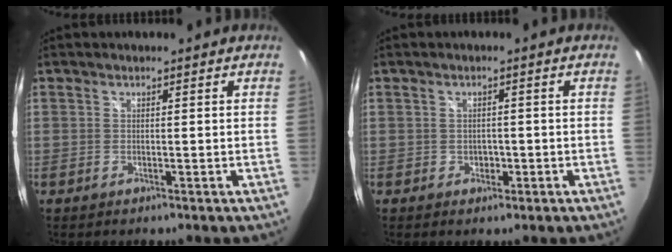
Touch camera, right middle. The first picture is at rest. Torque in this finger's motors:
{"motor_torque": [-0.43, 0.09, 0.14, -0.01]}